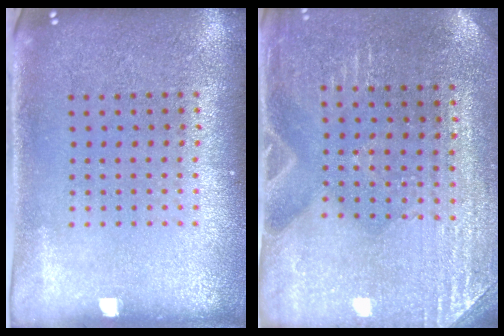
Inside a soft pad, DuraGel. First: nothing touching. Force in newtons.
{"total": 3.0, "press": 2.9, "slide": 0.6}